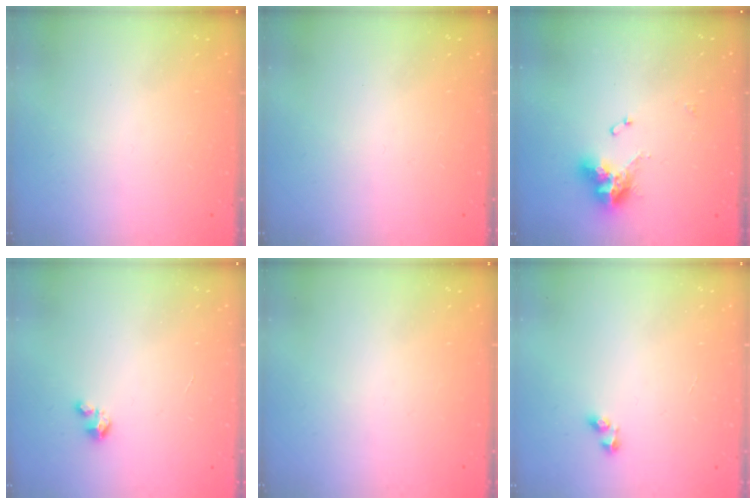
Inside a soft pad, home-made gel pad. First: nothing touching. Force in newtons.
{"total": 0.0}
{"total": 11.3, "press": 11.2, "slide": 1.0}
{"total": 2.7, "press": 2.7, "slide": 0.2}
{"total": 0.0}
{"total": 2.5, "press": 2.2, "slide": 1.3}